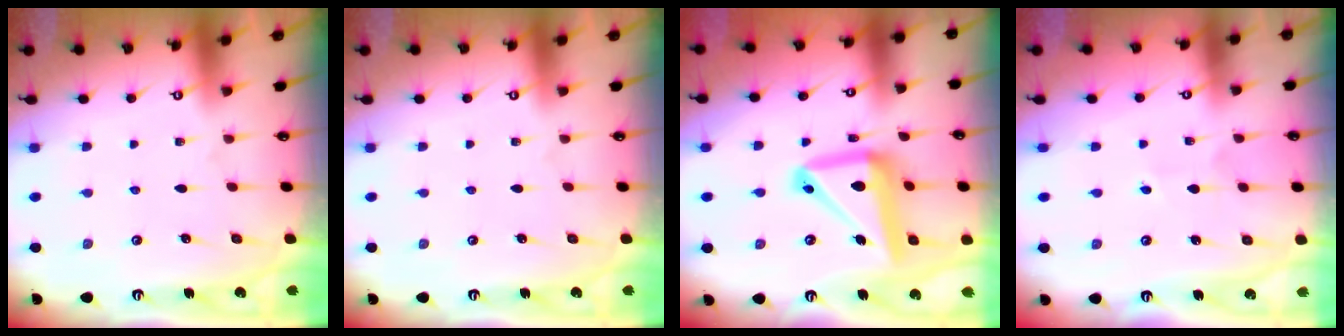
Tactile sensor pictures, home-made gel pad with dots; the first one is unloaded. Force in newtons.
{"total": 0.0}
{"total": 16.2, "press": 16.1, "slide": 1.8}
{"total": 2.9, "press": 2.8, "slide": 0.4}